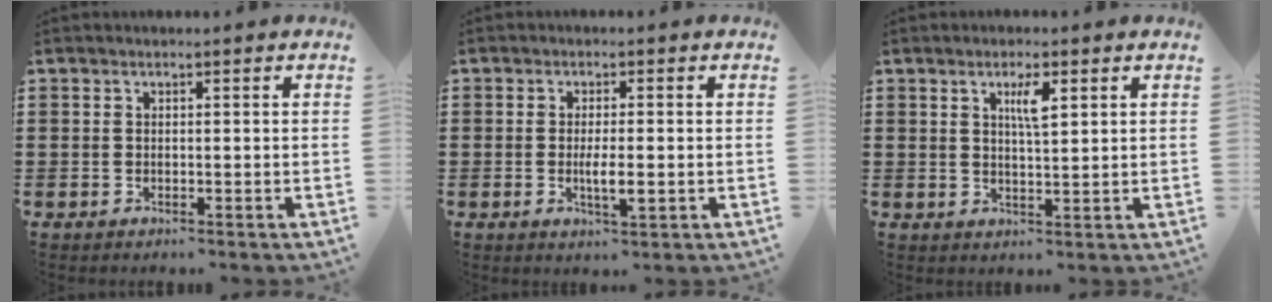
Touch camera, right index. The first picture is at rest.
{"total": 3.6, "force": [-0.6, 0.8, 3.5], "torque": [-0.060, -0.001, -0.012]}
{"total": 3.5, "force": [1.6, 0.8, 3.0], "torque": [-0.057, 0.002, 0.022]}